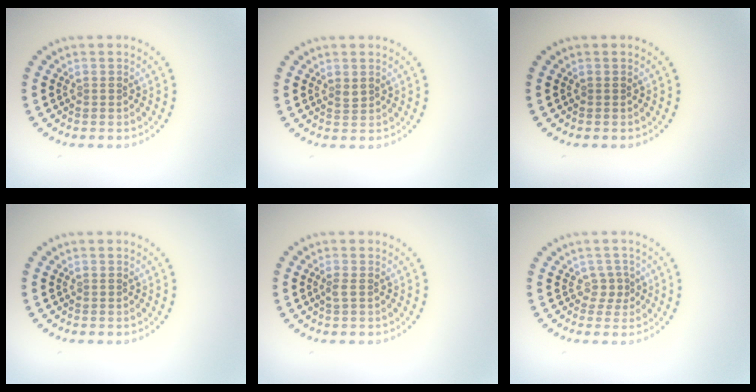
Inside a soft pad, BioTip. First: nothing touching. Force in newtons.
{"total": 0.7, "press": 0.6, "slide": 0.3}
{"total": 0.0}
{"total": 0.0}
{"total": 0.7, "press": 0.6, "slide": 0.4}
{"total": 1.3, "press": 0.9, "slide": 0.9}